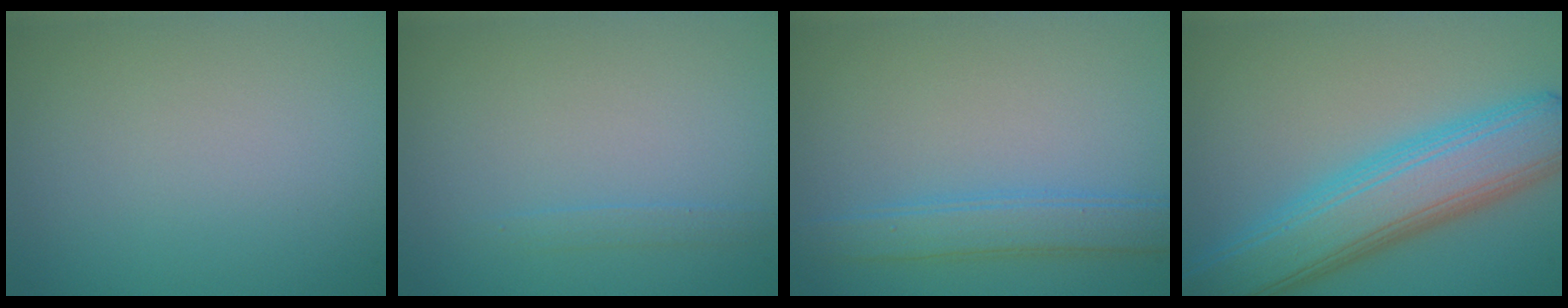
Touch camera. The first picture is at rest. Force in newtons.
{"total": 0.9, "press": 0.9, "slide": 0.1}
{"total": 3.1, "press": 3.1, "slide": 0.2}
{"total": 8.3, "press": 8.3, "slide": 0.2}